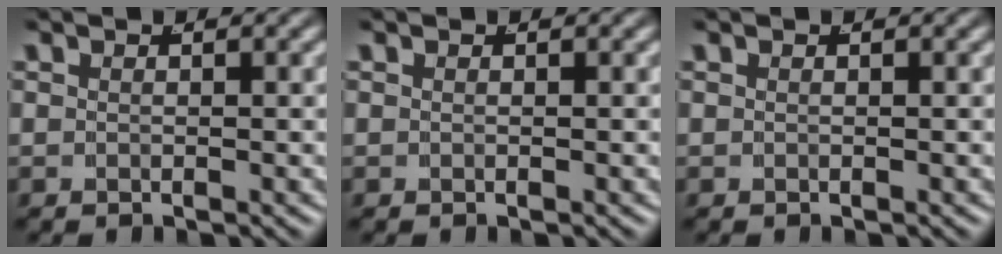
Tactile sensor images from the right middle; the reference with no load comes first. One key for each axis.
{"total": 0.0}
{"total": 0.0}